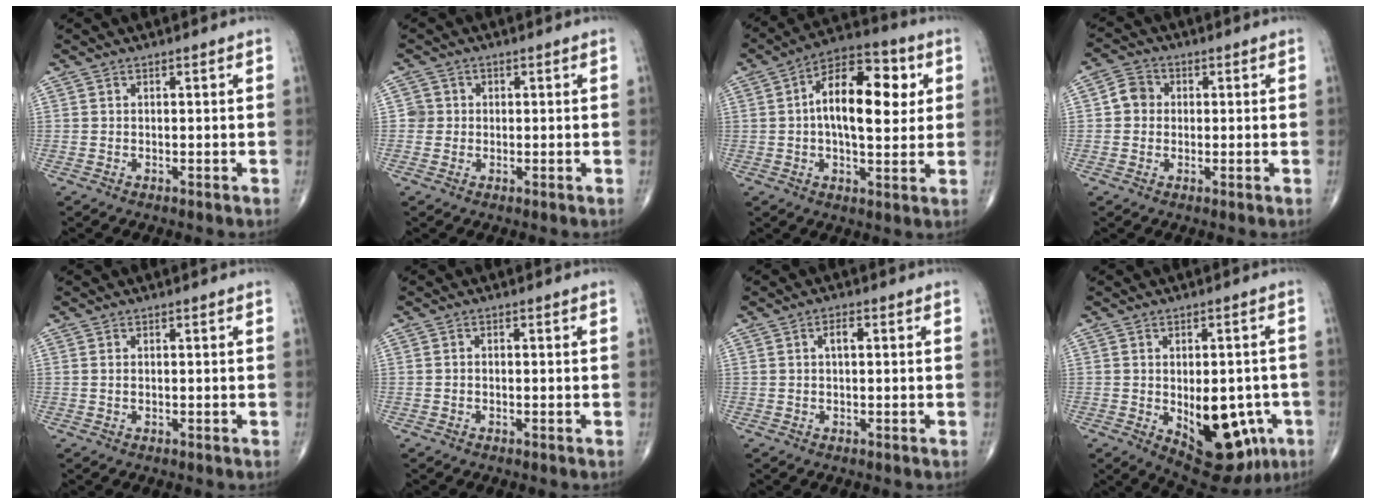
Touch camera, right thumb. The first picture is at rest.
{"total": 2.3, "force": [0.0, 2.3, 0.1], "torque": [0.017, 0.007, -0.004]}
{"total": 15.8, "force": [2.7, 8.0, 13.4], "torque": [-0.189, 0.016, 0.033]}
{"total": 4.2, "force": [0.2, 3.8, 1.8], "torque": [-0.017, 0.009, -0.005]}
{"total": 0.5, "force": [0.1, 0.3, 0.4], "torque": [-0.012, 0.000, 0.004]}
{"total": 0.5, "force": [-0.2, 0.3, 0.4], "torque": [-0.007, 0.003, -0.005]}
{"total": 2.1, "force": [0.4, 1.0, 1.9], "torque": [-0.033, 0.003, 0.005]}
{"total": 16.0, "force": [-4.4, 8.7, 12.7], "torque": [-0.141, 0.004, -0.034]}